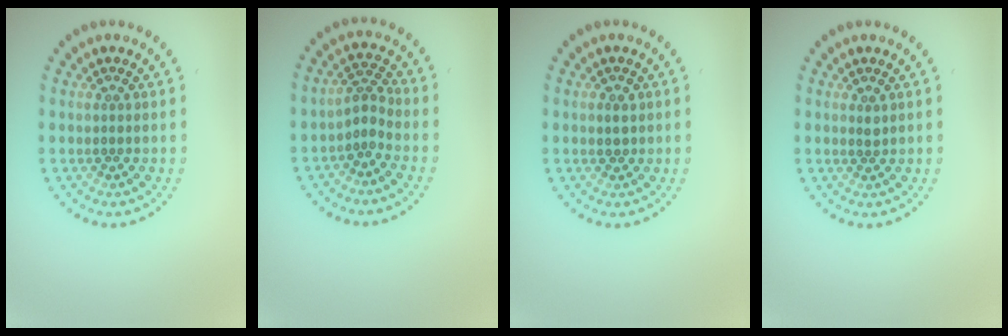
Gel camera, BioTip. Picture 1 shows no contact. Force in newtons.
{"total": 1.9, "press": 1.4, "slide": 1.3}
{"total": 1.2, "press": 1.1, "slide": 0.5}
{"total": 0.5, "press": 0.4, "slide": 0.3}